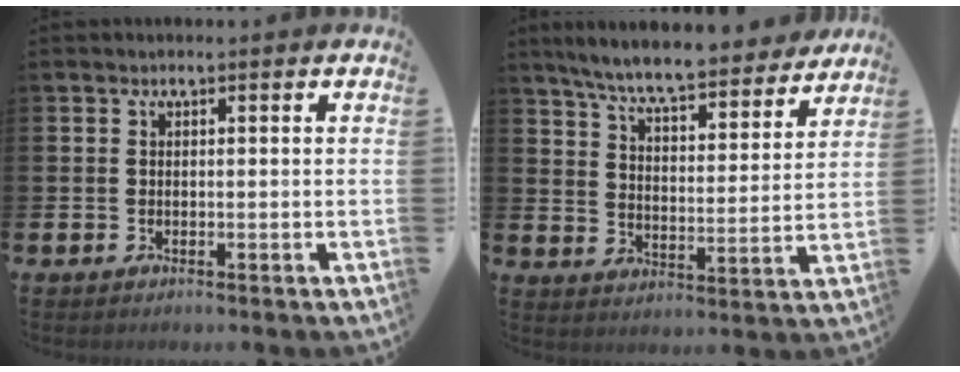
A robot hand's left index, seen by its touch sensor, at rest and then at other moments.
{"total": 8.0, "force": [7.4, 0.7, 2.8], "torque": [-0.080, -0.051, 0.127]}